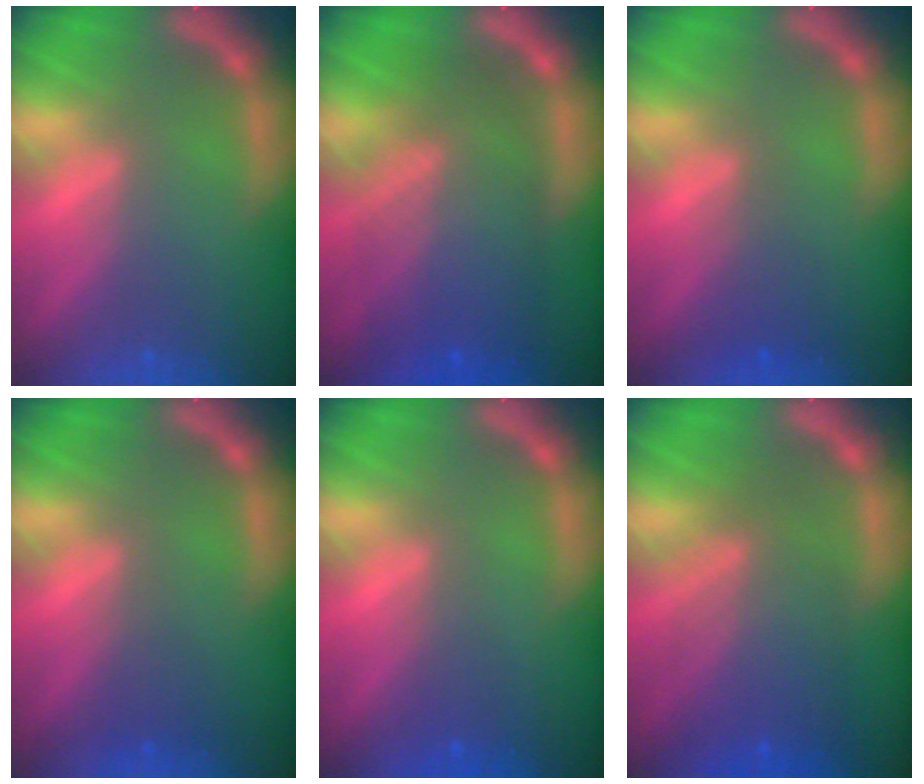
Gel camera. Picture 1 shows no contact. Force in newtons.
{"total": 9.5}
{"total": 2.0}
{"total": 1.5}
{"total": 1.5}
{"total": 7.0}